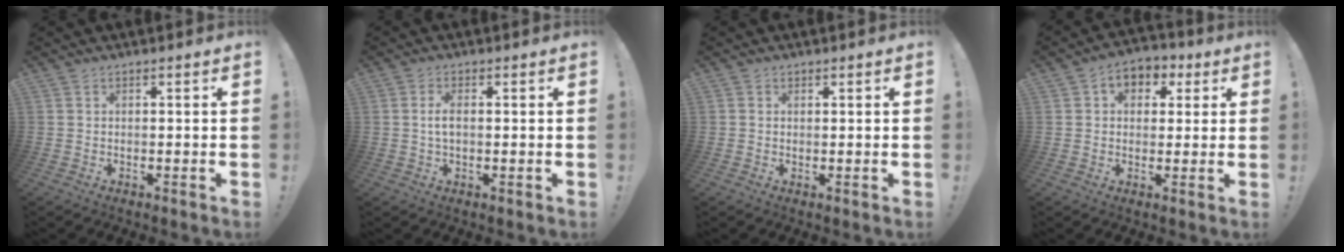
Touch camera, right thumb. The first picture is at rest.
{"total": 3.4, "force": [0.2, 1.7, 2.9], "torque": [-0.049, 0.005, 0.002]}
{"total": 0.9, "force": [0.6, 0.7, 0.1], "torque": [0.005, 0.000, 0.010]}
{"total": 6.7, "force": [1.7, 5.6, 3.3], "torque": [-0.033, -0.002, 0.033]}